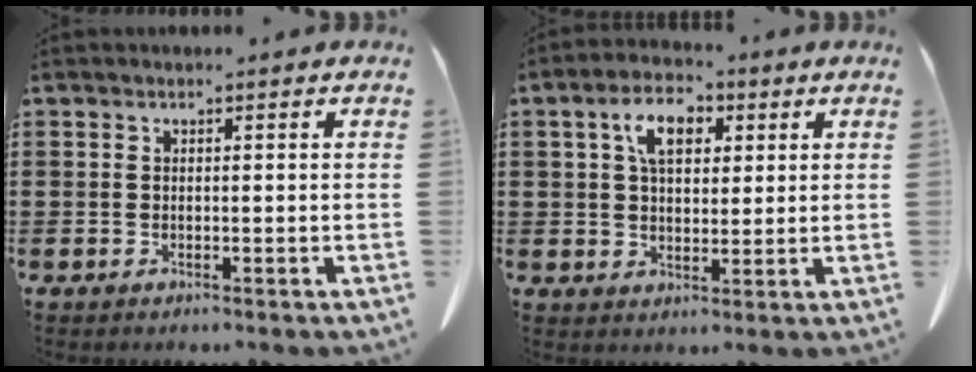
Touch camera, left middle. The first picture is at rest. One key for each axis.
{"total": 6.7, "fx": 2.6, "fy": 3.9, "fz": 4.7, "tx": -0.090, "ty": 0.012, "tz": 0.041}